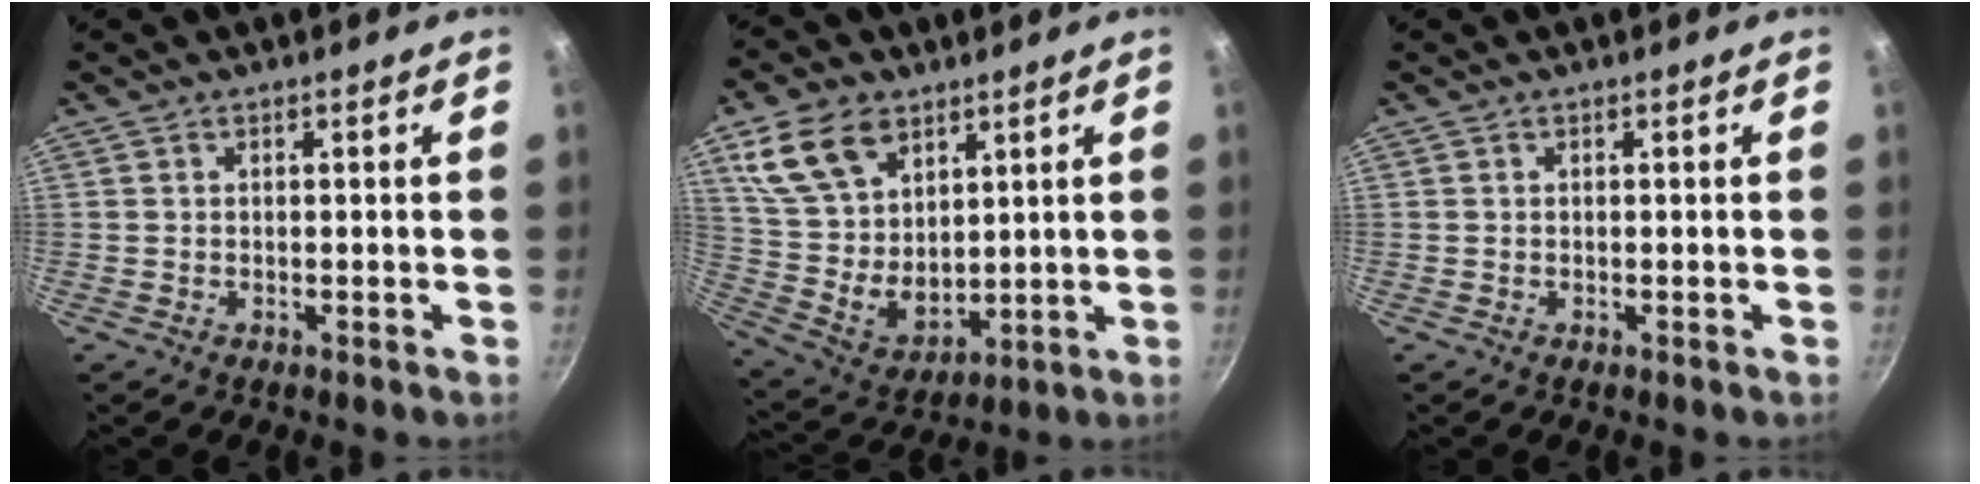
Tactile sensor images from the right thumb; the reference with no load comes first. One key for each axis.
{"total": 15.6, "fx": 8.0, "fy": 10.1, "fz": 8.9, "tx": -0.139, "ty": -0.036, "tz": 0.169}
{"total": 0.0}